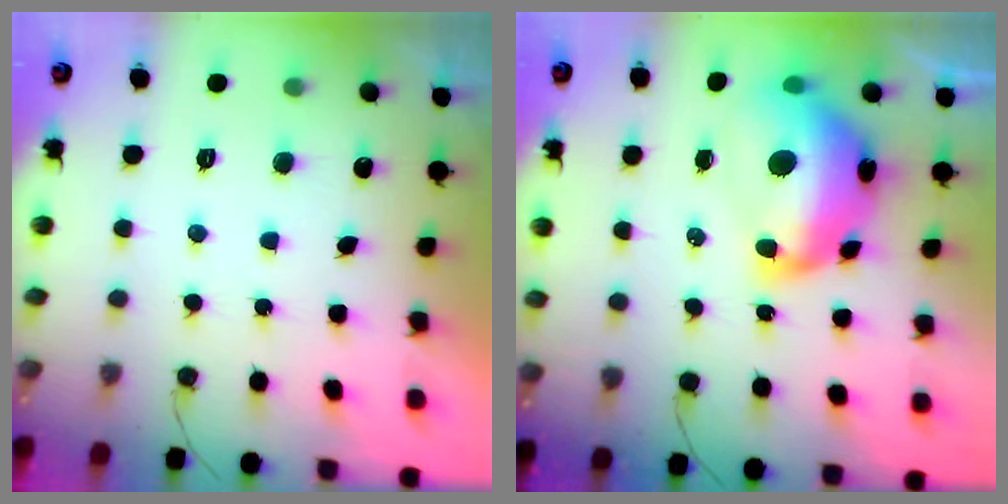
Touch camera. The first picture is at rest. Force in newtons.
{"total": 17.3, "press": 17.2, "slide": 1.8}